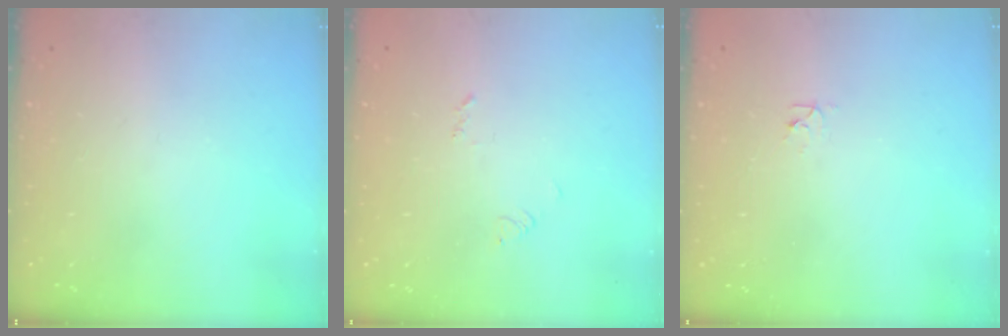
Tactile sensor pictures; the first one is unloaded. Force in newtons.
{"total": 3.3, "press": 3.3, "slide": 0.3}
{"total": 2.3, "press": 2.3, "slide": 0.2}